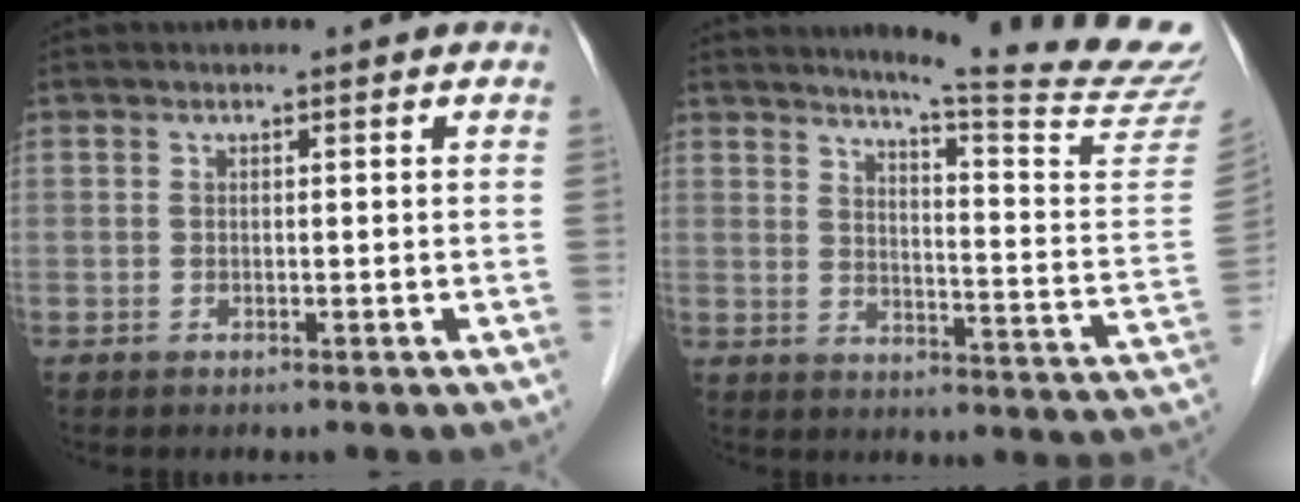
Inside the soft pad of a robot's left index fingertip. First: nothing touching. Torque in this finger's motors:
{"motor_torque": [0.99, -1.15, 0.23, 0.05]}